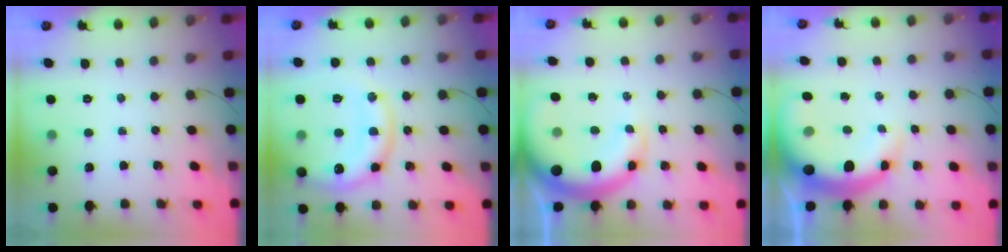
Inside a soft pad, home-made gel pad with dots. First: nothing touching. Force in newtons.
{"total": 16.7, "press": 16.6, "slide": 1.9}
{"total": 10.9, "press": 10.7, "slide": 2.2}
{"total": 10.0, "press": 9.7, "slide": 2.6}